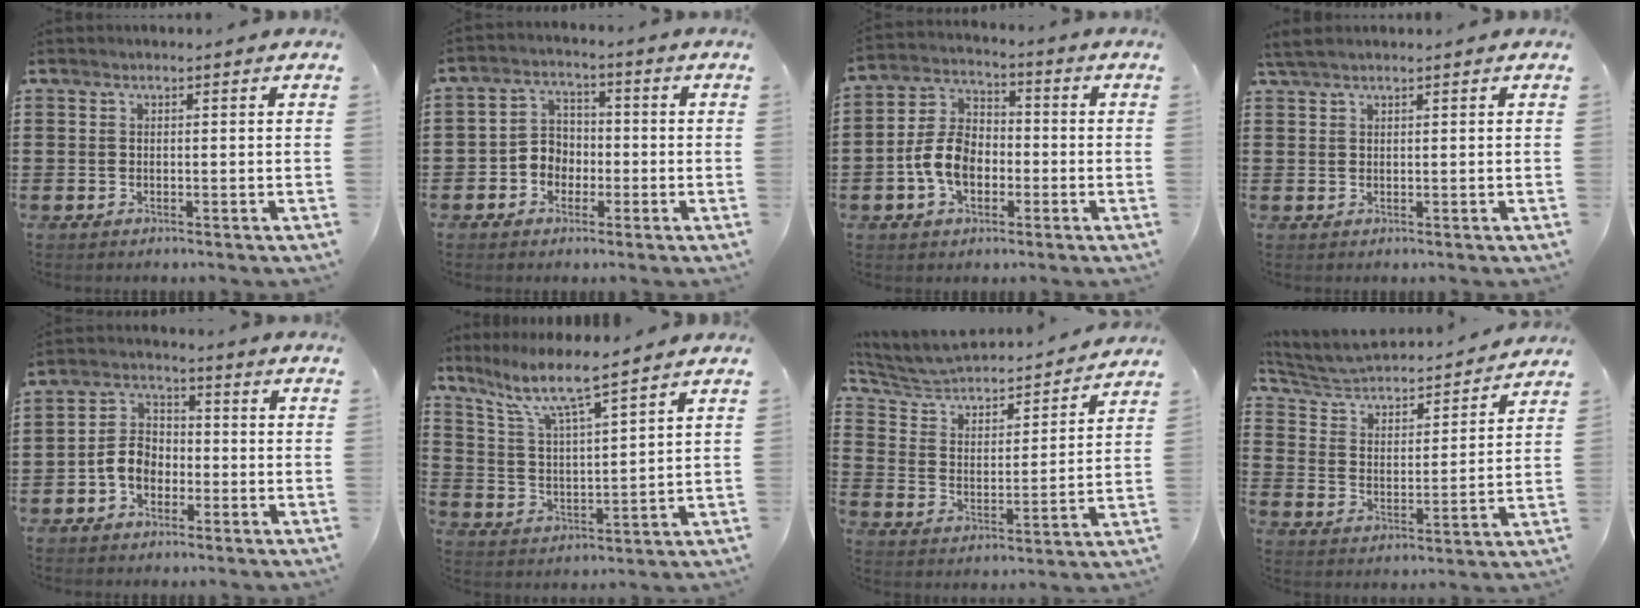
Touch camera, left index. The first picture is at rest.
{"total": 4.1, "force": [-2.0, 3.4, 1.2], "torque": [-0.035, 0.012, -0.044]}
{"total": 7.9, "force": [-2.3, 5.3, 5.4], "torque": [-0.130, 0.009, -0.050]}
{"total": 1.7, "force": [1.3, 0.2, 1.1], "torque": [-0.022, 0.000, 0.025]}
{"total": 5.5, "force": [-2.2, 4.0, 3.1], "torque": [-0.081, 0.008, -0.049]}
{"total": 6.6, "force": [5.5, 0.5, 3.7], "torque": [-0.095, -0.029, 0.089]}
{"total": 4.3, "force": [4.1, 1.3, 0.6], "torque": [-0.039, -0.036, 0.061]}
{"total": 3.9, "force": [3.6, 1.2, 0.8], "torque": [-0.039, -0.030, 0.052]}